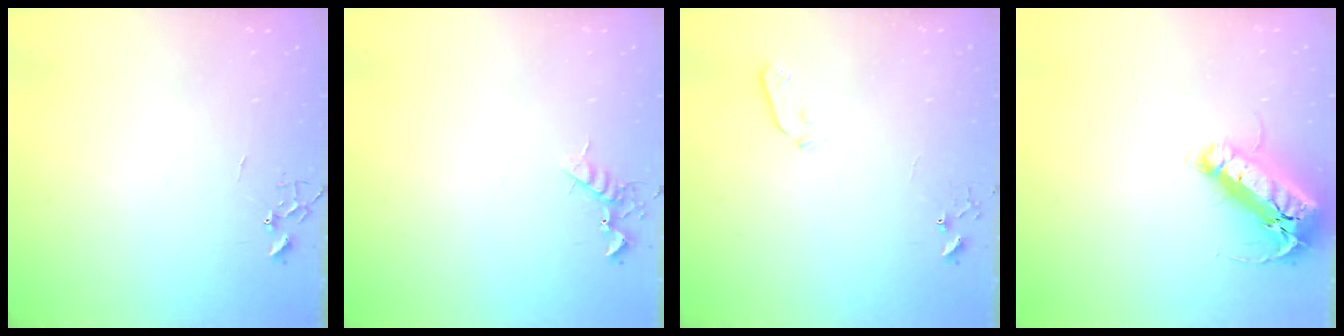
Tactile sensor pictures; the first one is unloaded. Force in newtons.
{"total": 5.3, "press": 5.2, "slide": 1.0}
{"total": 3.7, "press": 3.6, "slide": 0.4}
{"total": 18.8, "press": 18.4, "slide": 3.8}